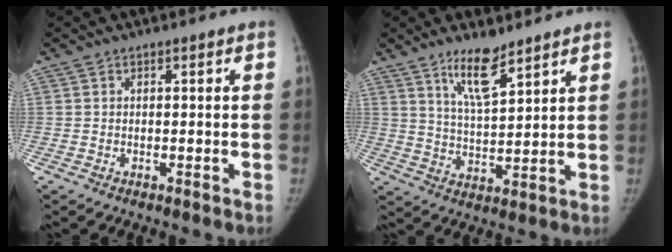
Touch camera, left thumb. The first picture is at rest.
{"total": 8.4, "force": [6.1, 2.1, 5.5], "torque": [-0.089, -0.048, 0.114]}